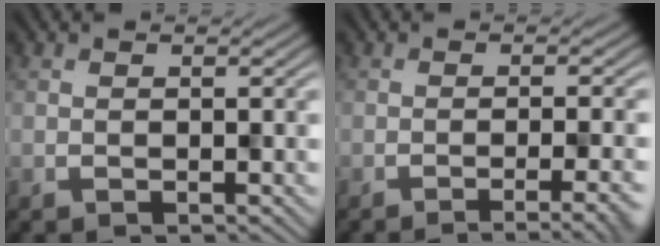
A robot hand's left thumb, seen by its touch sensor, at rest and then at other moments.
{"total": 4.7, "force": [-2.7, 0.9, 3.7], "torque": [-0.038, 0.008, -0.033]}